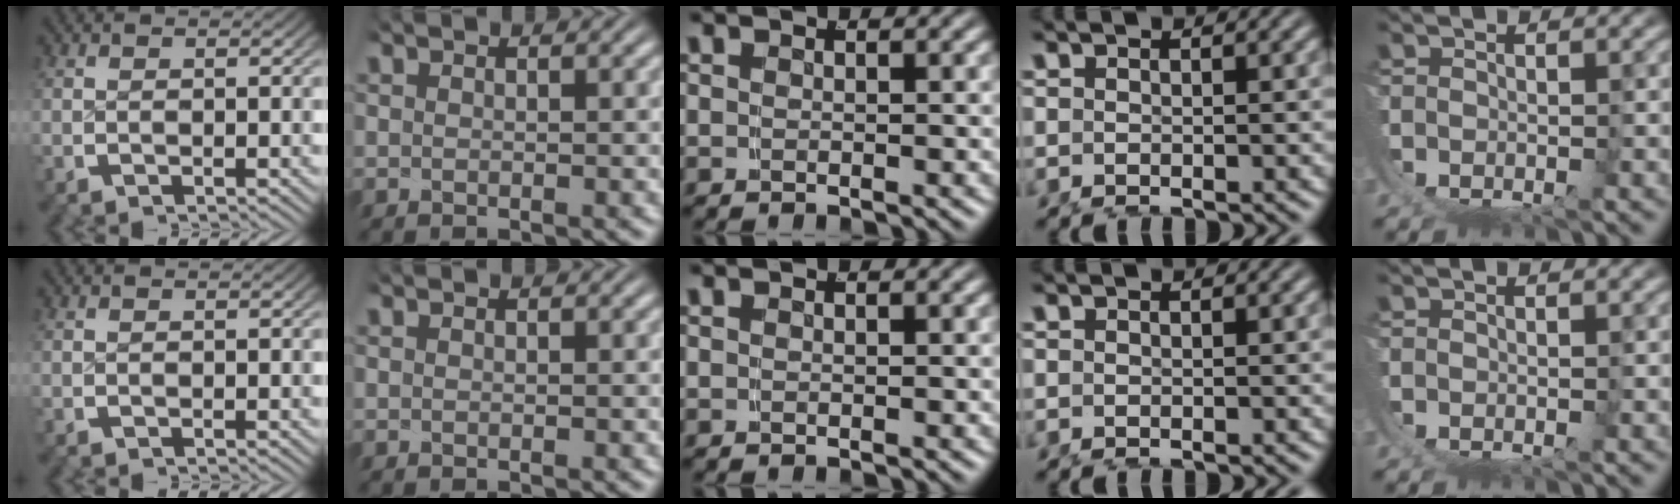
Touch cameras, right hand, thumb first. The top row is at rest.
{}